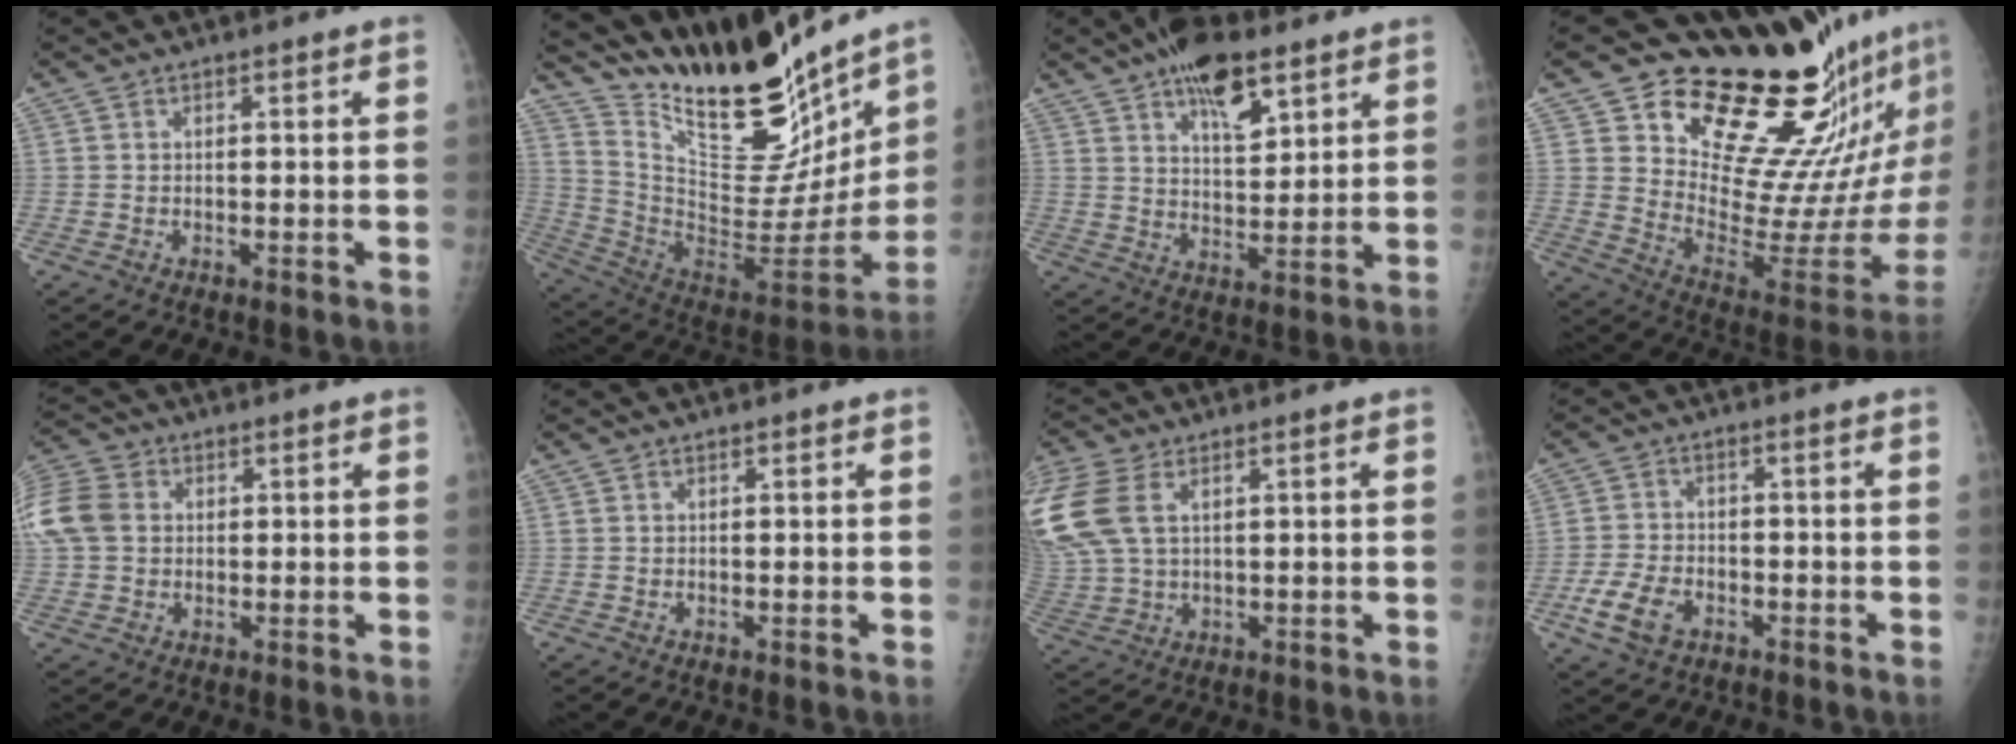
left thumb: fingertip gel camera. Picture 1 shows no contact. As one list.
[{"total": 28.8, "force": [21.9, 9.5, 16.0], "torque": [-0.224, -0.111, 0.359]}, {"total": 12.2, "force": [7.4, 5.4, 8.0], "torque": [-0.100, -0.034, 0.121]}, {"total": 25.9, "force": [18.9, 7.7, 16.0], "torque": [-0.192, -0.146, 0.281]}, {"total": 15.4, "force": [2.7, 12.5, 8.6], "torque": [-0.224, 0.040, 0.053]}, {"total": 0.0}, {"total": 13.8, "force": [4.6, 8.3, 10.0], "torque": [-0.270, 0.004, 0.096]}, {"total": 6.7, "force": [-3.3, 4.2, 4.1], "torque": [-0.084, 0.010, -0.061]}]